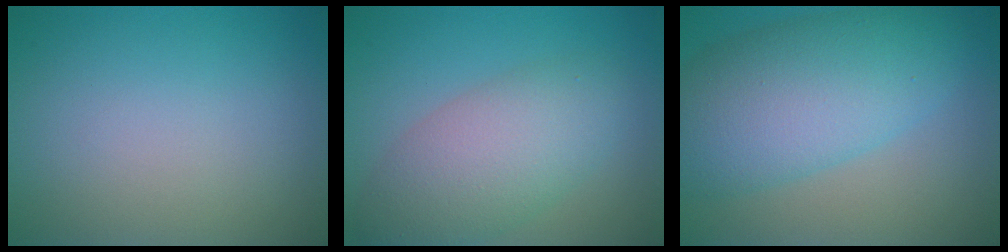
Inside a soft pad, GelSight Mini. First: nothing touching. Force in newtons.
{"total": 6.0, "press": 6.0, "slide": 0.2}
{"total": 9.1, "press": 9.1, "slide": 0.0}